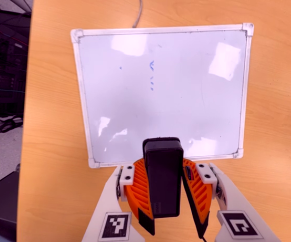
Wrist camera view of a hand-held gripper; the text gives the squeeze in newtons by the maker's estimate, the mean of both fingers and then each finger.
{"total": 10.5, "left": 10.4, "right": 10.7}